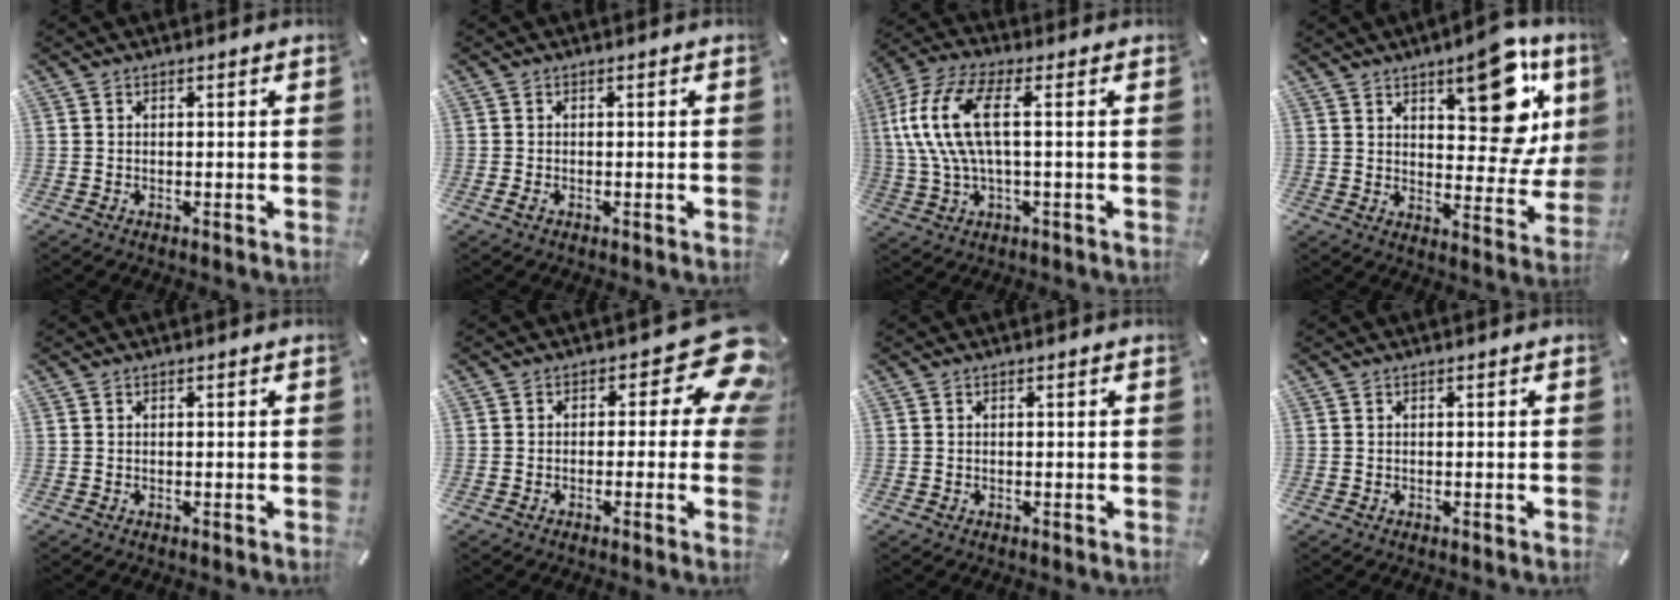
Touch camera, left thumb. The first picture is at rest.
{"total": 0.8, "force": [-0.4, 0.4, 0.6], "torque": [-0.009, -0.001, -0.007]}
{"total": 13.7, "force": [2.2, 5.5, 12.4], "torque": [-0.270, -0.009, 0.035]}
{"total": 18.1, "force": [9.1, 9.1, 12.6], "torque": [-0.137, -0.057, 0.148]}
{"total": 0.0}
{"total": 11.8, "force": [4.2, 5.6, 9.5], "torque": [-0.118, -0.027, 0.075]}
{"total": 0.0}
{"total": 0.0}